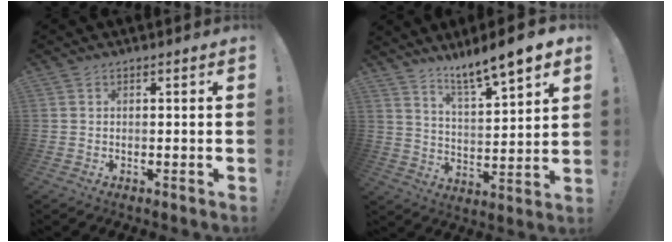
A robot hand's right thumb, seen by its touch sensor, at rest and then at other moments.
{"total": 10.6, "force": [9.1, 0.7, 5.4], "torque": [-0.093, -0.070, 0.152]}